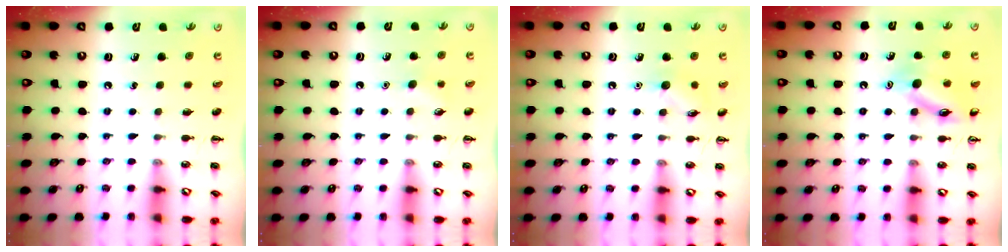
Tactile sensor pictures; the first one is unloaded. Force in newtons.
{"total": 4.4, "press": 4.2, "slide": 1.1}
{"total": 6.5, "press": 6.3, "slide": 1.5}
{"total": 12.5, "press": 12.5, "slide": 1.1}